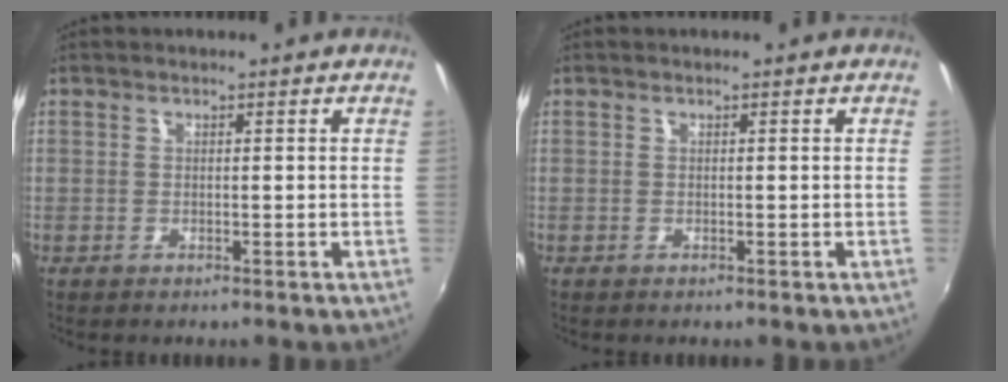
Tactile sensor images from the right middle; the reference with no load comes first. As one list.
[{"total": 0.0}]